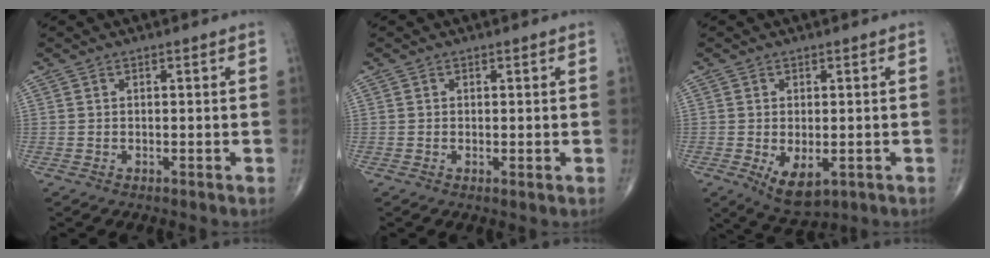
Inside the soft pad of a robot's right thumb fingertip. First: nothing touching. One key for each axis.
{"total": 0.7, "fx": 0.0, "fy": 0.1, "fz": 0.7, "tx": -0.015, "ty": -0.004, "tz": -0.002}
{"total": 6.4, "fx": -1.8, "fy": 3.3, "fz": 5.2, "tx": -0.085, "ty": -0.012, "tz": -0.017}